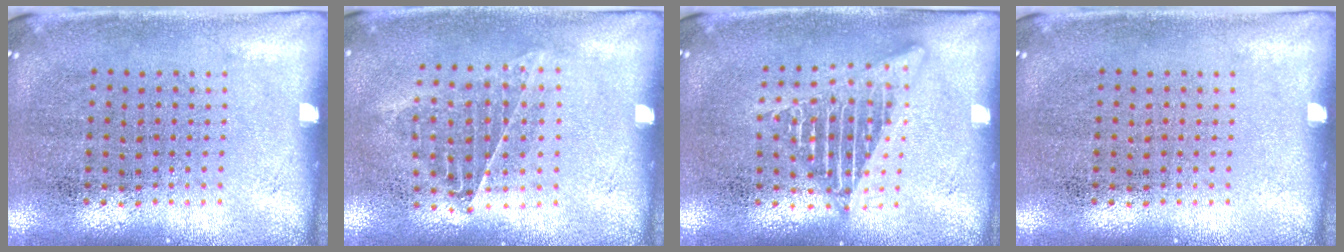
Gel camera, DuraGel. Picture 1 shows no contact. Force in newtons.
{"total": 0.9, "press": 0.9, "slide": 0.3}
{"total": 2.4, "press": 2.4, "slide": 0.2}
{"total": 0.0}